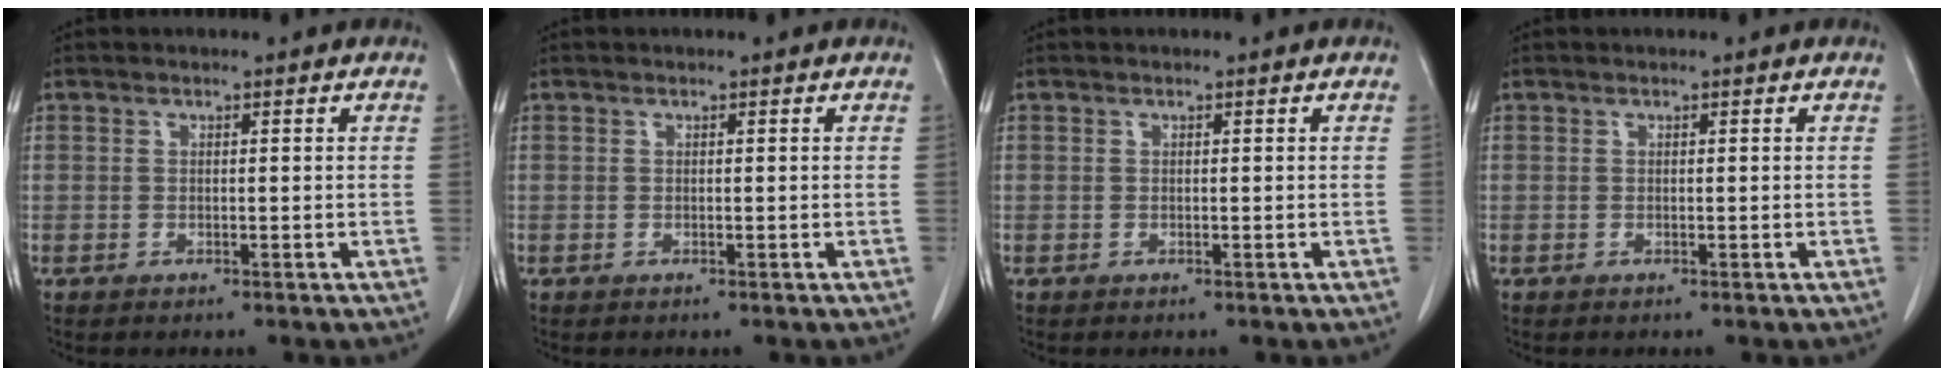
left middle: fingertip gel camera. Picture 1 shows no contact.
{"total": 0.0}
{"total": 0.0}
{"total": 0.0}